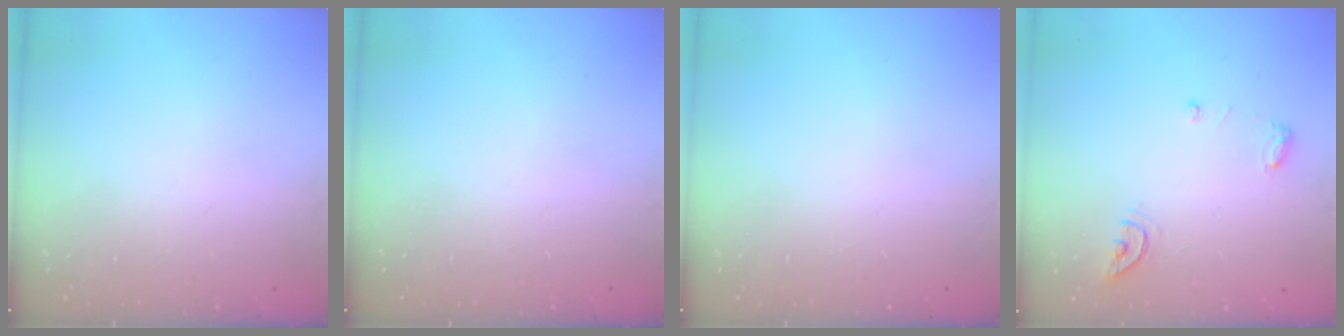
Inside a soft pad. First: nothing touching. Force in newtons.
{"total": 0.0}
{"total": 0.0}
{"total": 6.4, "press": 6.4, "slide": 0.6}